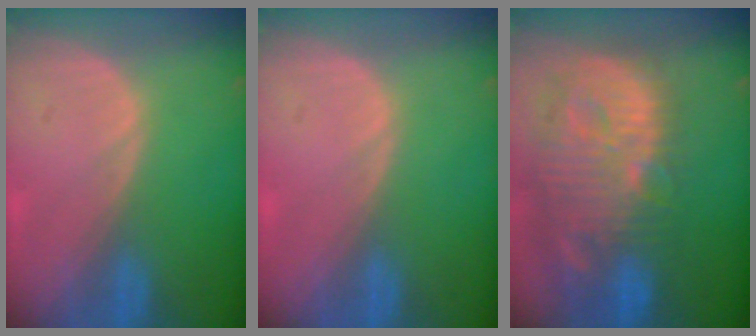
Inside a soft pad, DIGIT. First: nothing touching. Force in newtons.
{"total": 0.0}
{"total": 14.3, "press": 12.5, "slide": 6.9}